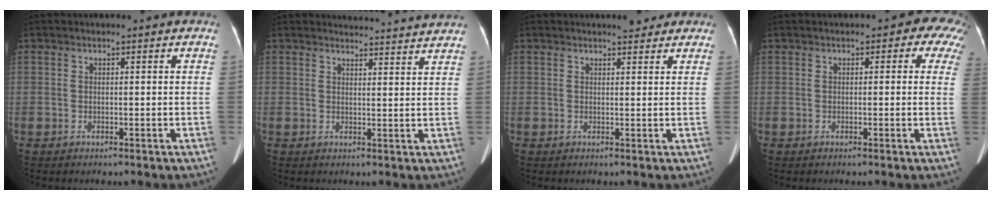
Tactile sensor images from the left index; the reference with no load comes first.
{"total": 8.3, "force": [8.3, -0.2, 0.9], "torque": [-0.008, -0.001, 0.085]}
{"total": 2.4, "force": [2.2, 0.7, 0.9], "torque": [-0.011, 0.001, 0.028]}
{"total": 5.2, "force": [1.8, 2.8, 3.9], "torque": [-0.022, 0.020, 0.008]}